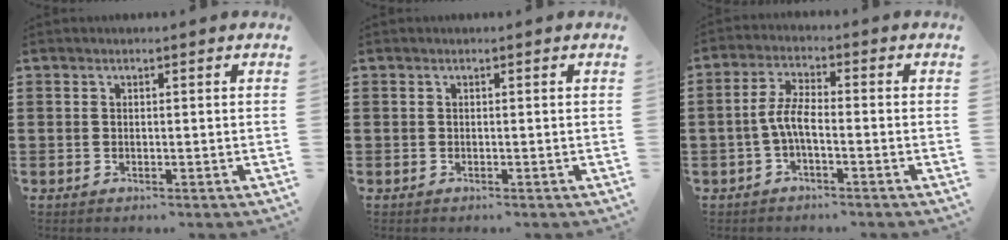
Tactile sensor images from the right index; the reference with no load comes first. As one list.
[{"total": 0.0}, {"total": 4.6, "force": [-1.4, 1.4, 4.2], "torque": [-0.104, -0.002, -0.036]}]